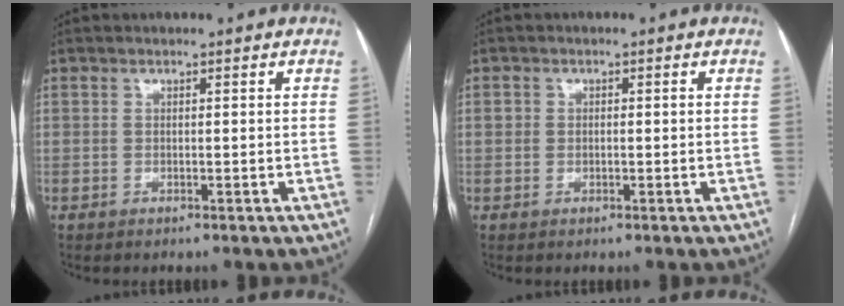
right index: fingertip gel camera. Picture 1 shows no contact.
{"total": 1.3, "force": [0.1, 1.1, 0.8], "torque": [-0.021, 0.013, 0.007]}